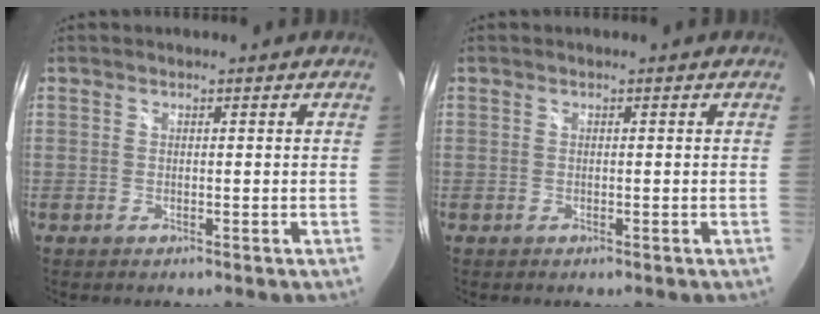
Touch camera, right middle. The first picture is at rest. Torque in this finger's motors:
{"motor_torque": [-0.28, 0.00, -0.02, 0.00]}